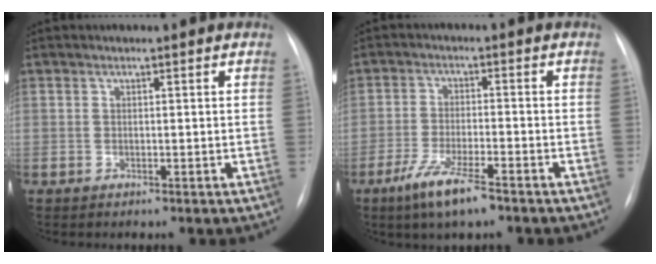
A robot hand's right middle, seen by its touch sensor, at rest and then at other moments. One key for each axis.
{"total": 7.2, "fx": -4.8, "fy": 1.0, "fz": 5.3, "tx": -0.112, "ty": -0.014, "tz": -0.086}